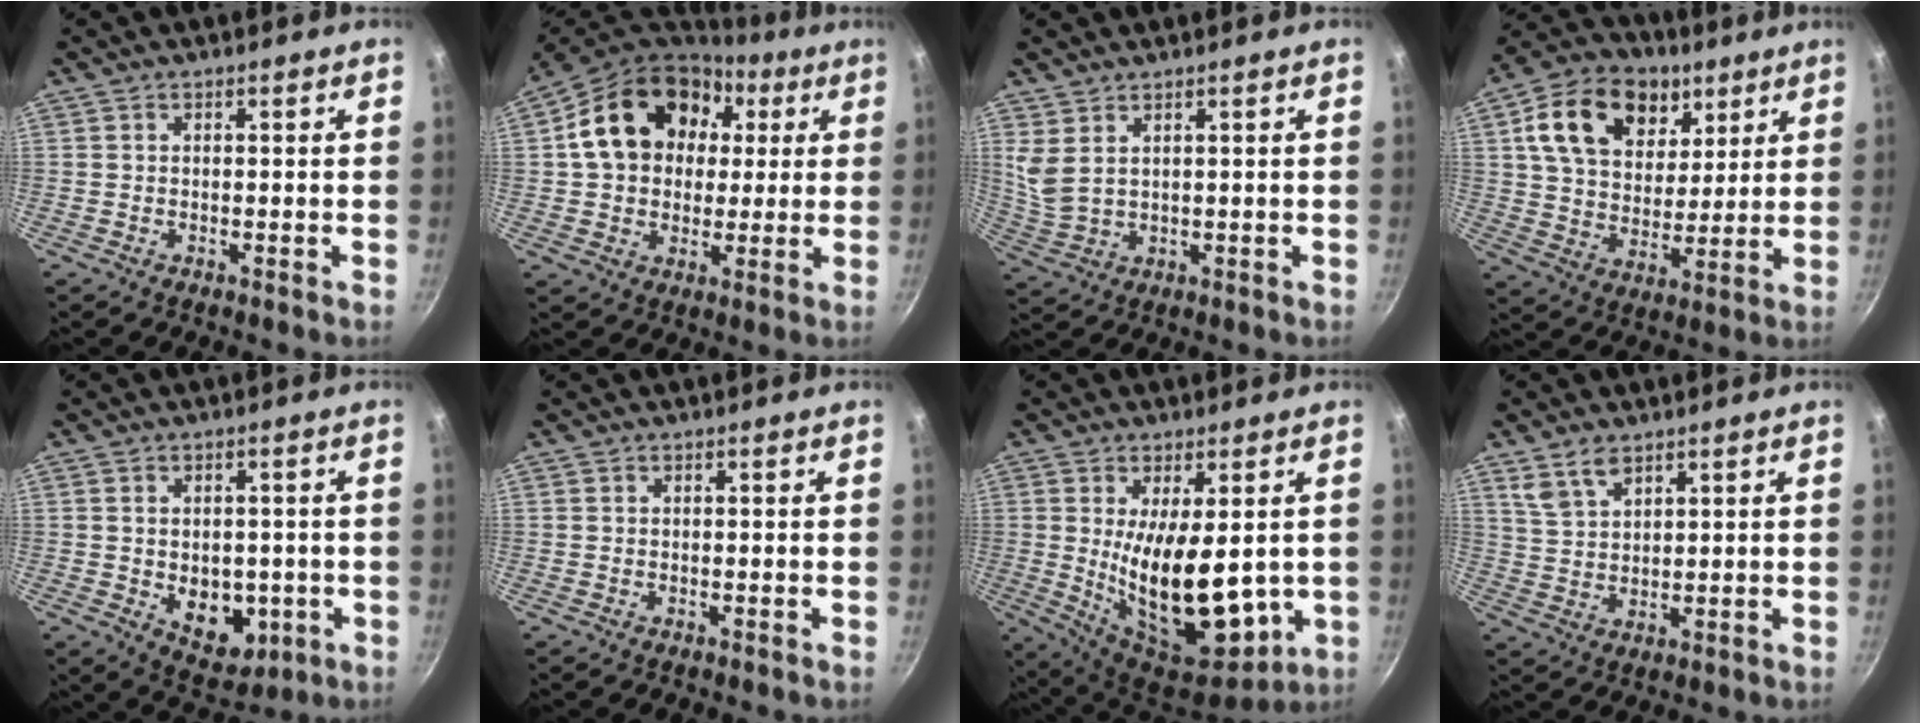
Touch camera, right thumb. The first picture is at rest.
{"total": 20.4, "force": [5.2, 15.5, 12.2], "torque": [-0.196, 0.022, 0.082]}
{"total": 4.8, "force": [2.6, 2.6, 3.1], "torque": [-0.059, -0.021, 0.063]}
{"total": 19.1, "force": [8.2, 13.4, 11.0], "torque": [-0.162, -0.016, 0.132]}
{"total": 9.5, "force": [-1.7, 6.6, 6.6], "torque": [-0.060, -0.011, -0.009]}
{"total": 0.0}
{"total": 18.6, "force": [0.1, 8.8, 16.4], "torque": [-0.242, -0.038, 0.025]}
{"total": 5.6, "force": [3.8, 2.8, 3.1], "torque": [-0.050, -0.017, 0.082]}